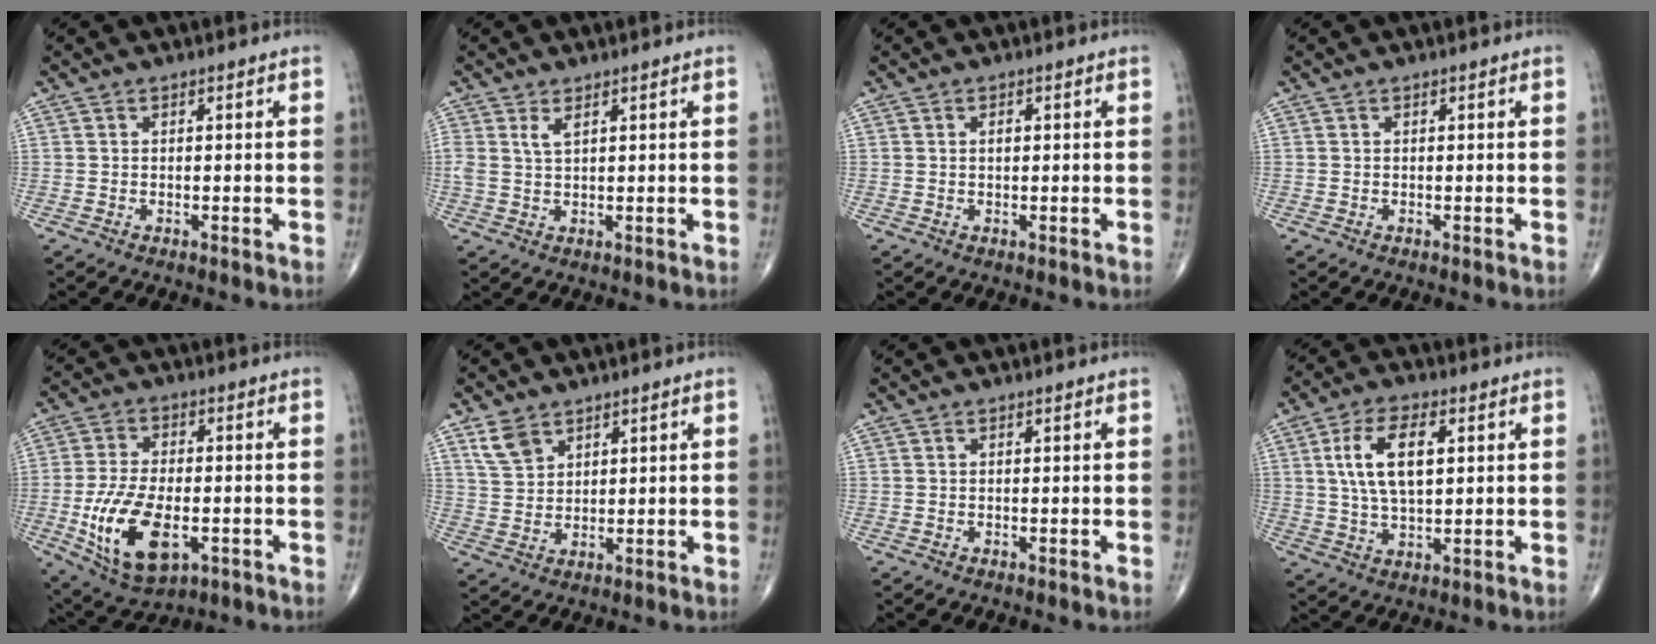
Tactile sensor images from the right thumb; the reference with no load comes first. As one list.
[{"total": 2.4, "force": [1.4, 0.9, 1.8], "torque": [-0.038, -0.001, 0.034]}, {"total": 1.1, "force": [0.3, 0.7, 0.9], "torque": [-0.011, 0.002, 0.005]}, {"total": 0.0}, {"total": 15.0, "force": [-4.0, 7.8, 12.2], "torque": [-0.226, 0.000, -0.059]}, {"total": 5.2, "force": [3.4, 3.3, 2.3], "torque": [-0.033, -0.014, 0.073]}, {"total": 0.0}, {"total": 10.8, "force": [2.6, 5.1, 9.1], "torque": [-0.167, 0.000, 0.051]}]